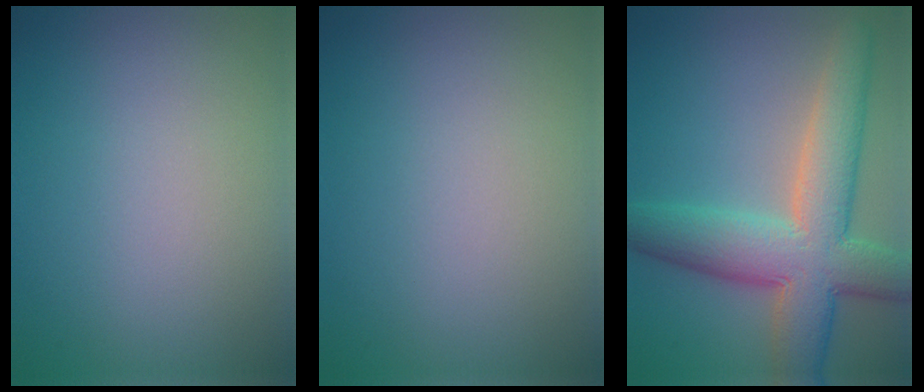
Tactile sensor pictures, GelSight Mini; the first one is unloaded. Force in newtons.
{"total": 0.0}
{"total": 8.9, "press": 8.9, "slide": 0.5}